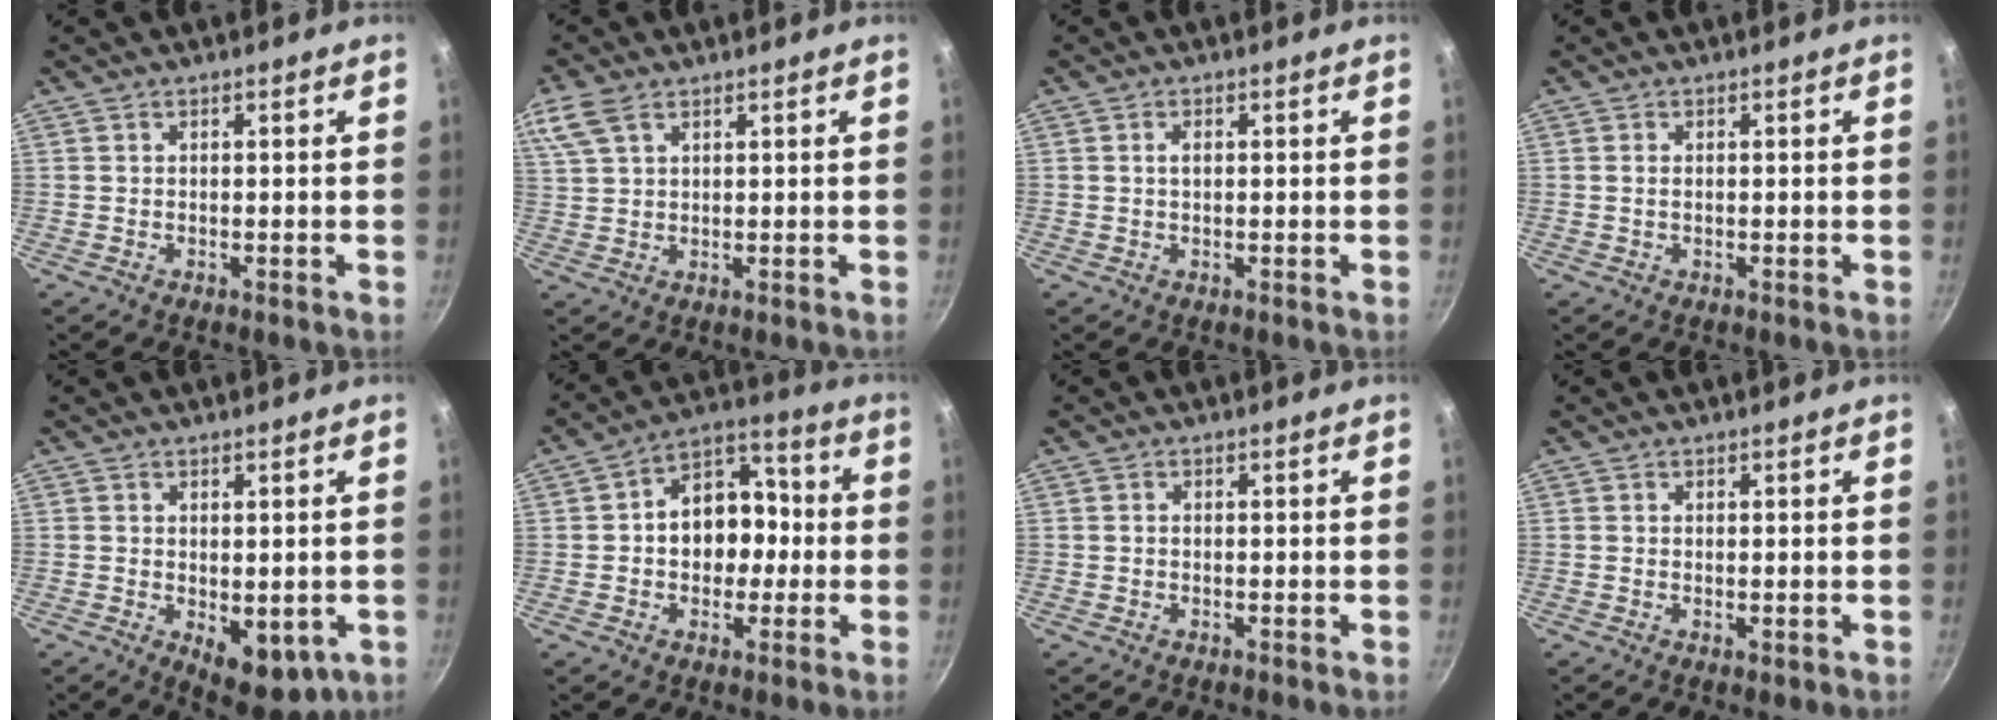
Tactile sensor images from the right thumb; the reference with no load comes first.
{"total": 6.7, "force": [3.8, 3.7, 4.1], "torque": [-0.089, 0.010, 0.079]}
{"total": 1.4, "force": [0.2, 0.8, 1.1], "torque": [-0.017, 0.004, 0.005]}
{"total": 0.8, "force": [0.1, 0.5, 0.7], "torque": [-0.012, 0.001, 0.001]}
{"total": 8.6, "force": [-1.6, 4.7, 7.0], "torque": [-0.074, -0.013, -0.008]}
{"total": 12.9, "force": [-0.5, 10.0, 8.1], "torque": [-0.068, 0.040, -0.019]}
{"total": 0.7, "force": [0.0, 0.6, 0.3], "torque": [-0.005, 0.003, -0.002]}
{"total": 0.6, "force": [0.1, 0.2, 0.6], "torque": [-0.009, -0.004, 0.000]}